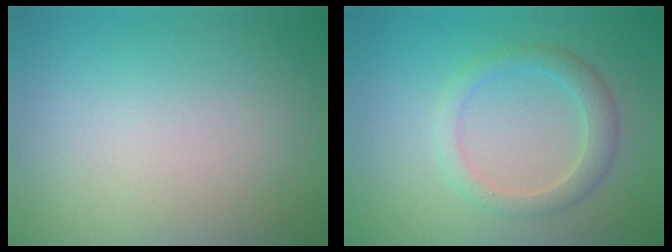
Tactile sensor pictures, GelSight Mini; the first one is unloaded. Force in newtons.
{"total": 2.6, "press": 2.6, "slide": 0.1}